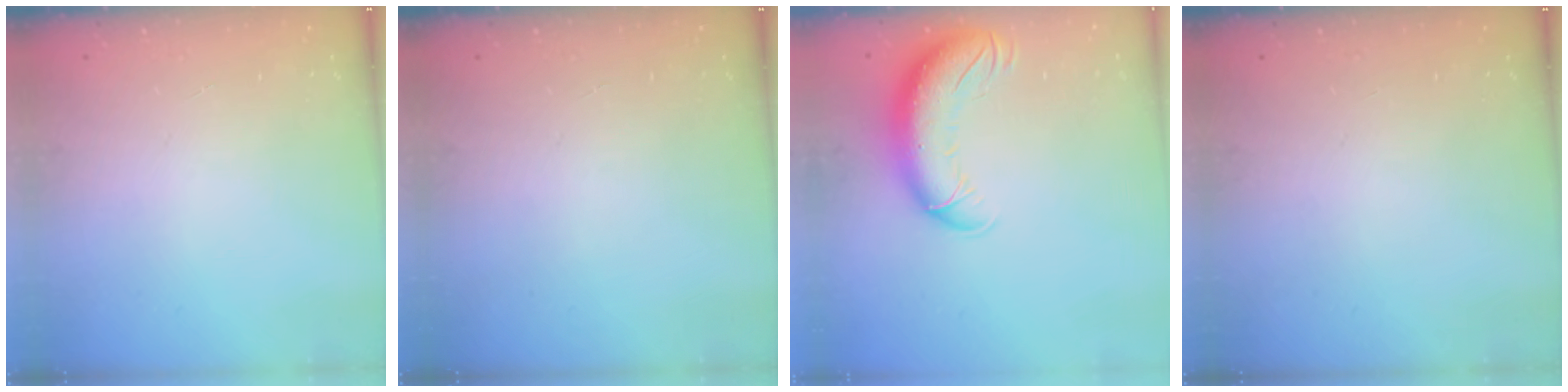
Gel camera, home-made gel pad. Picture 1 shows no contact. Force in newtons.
{"total": 0.0}
{"total": 14.6, "press": 14.2, "slide": 3.6}
{"total": 0.0}